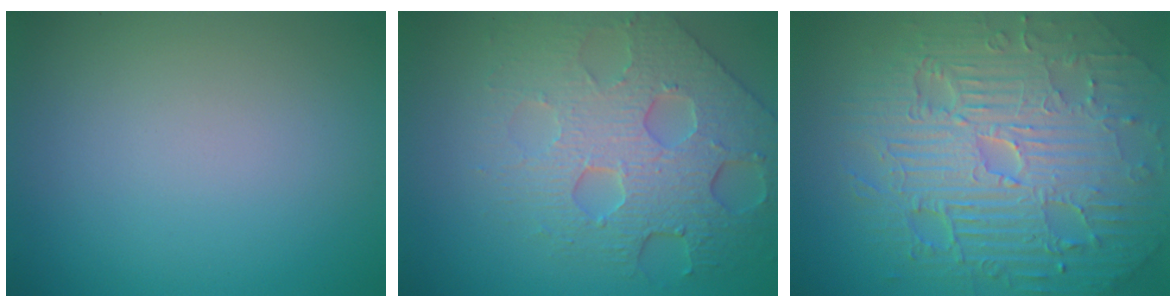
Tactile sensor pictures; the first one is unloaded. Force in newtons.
{"total": 7.9, "press": 5.6, "slide": 5.6}
{"total": 11.6, "press": 7.5, "slide": 8.9}